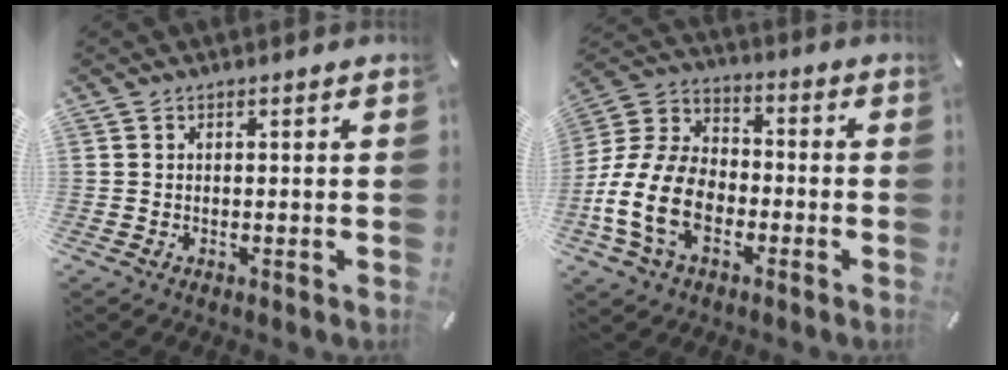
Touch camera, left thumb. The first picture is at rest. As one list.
[{"total": 16.2, "force": [-5.8, 11.2, 10.2], "torque": [-0.226, 0.034, -0.106]}]